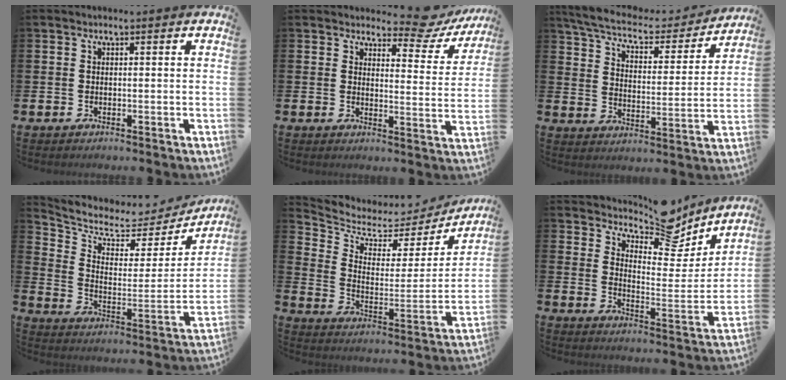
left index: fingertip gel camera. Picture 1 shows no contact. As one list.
[{"total": 5.5, "force": [5.0, 1.8, 1.6], "torque": [-0.017, -0.040, 0.079]}, {"total": 7.3, "force": [6.6, 1.7, 2.6], "torque": [-0.085, -0.045, 0.110]}, {"total": 6.7, "force": [6.0, 2.6, 1.4], "torque": [-0.070, -0.053, 0.099]}, {"total": 4.9, "force": [4.4, 2.2, 0.7], "torque": [-0.049, -0.043, 0.066]}, {"total": 9.9, "force": [9.1, 2.7, 2.8], "torque": [-0.061, -0.065, 0.162]}]